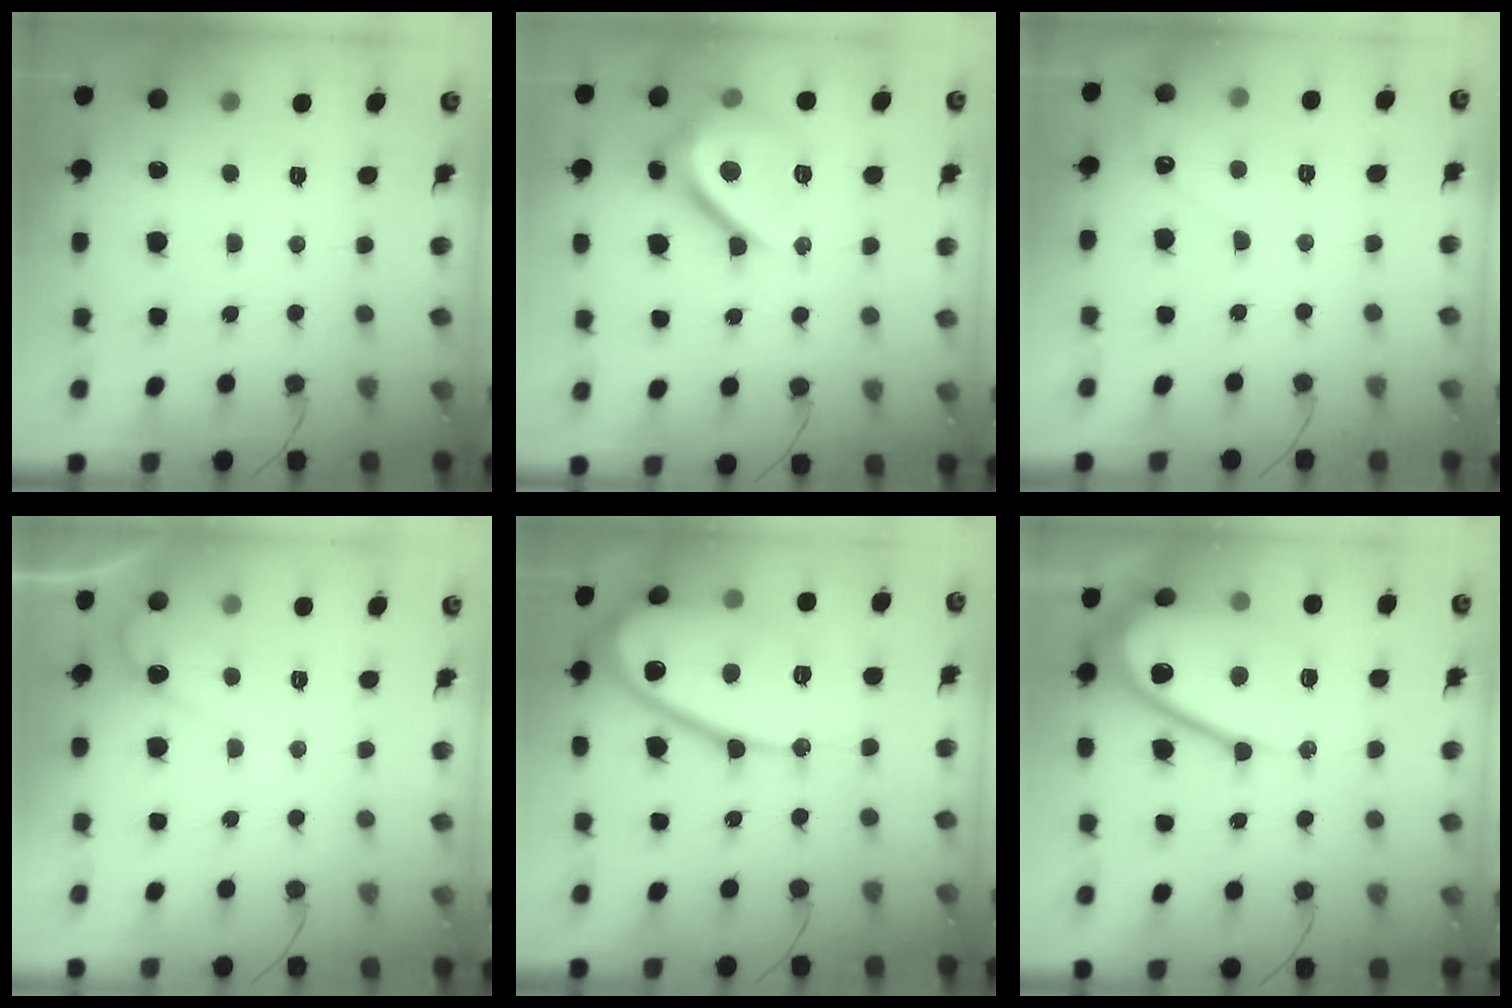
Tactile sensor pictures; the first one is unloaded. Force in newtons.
{"total": 12.5, "press": 12.4, "slide": 1.5}
{"total": 3.5, "press": 3.5, "slide": 0.3}
{"total": 5.5, "press": 5.5, "slide": 0.3}
{"total": 20.7, "press": 20.7, "slide": 1.4}
{"total": 18.3, "press": 18.2, "slide": 1.8}